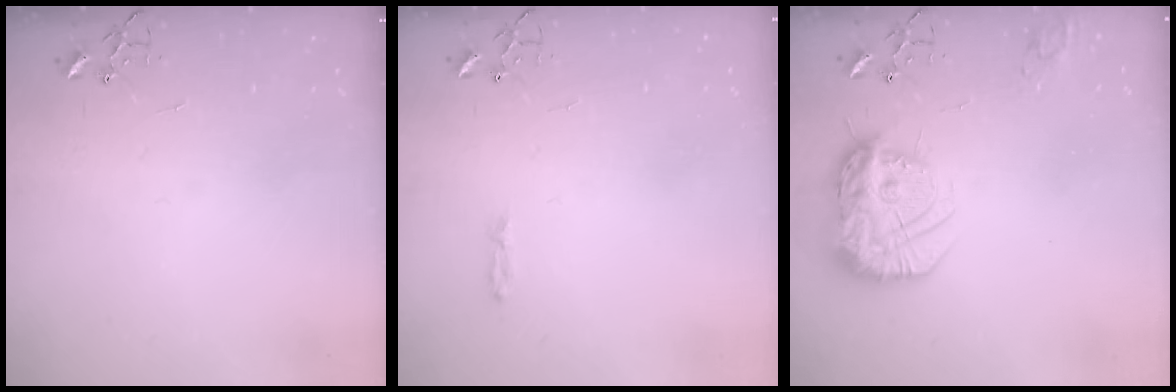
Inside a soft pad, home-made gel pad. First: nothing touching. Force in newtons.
{"total": 3.6, "press": 3.6, "slide": 0.4}
{"total": 19.1, "press": 19.1, "slide": 1.1}